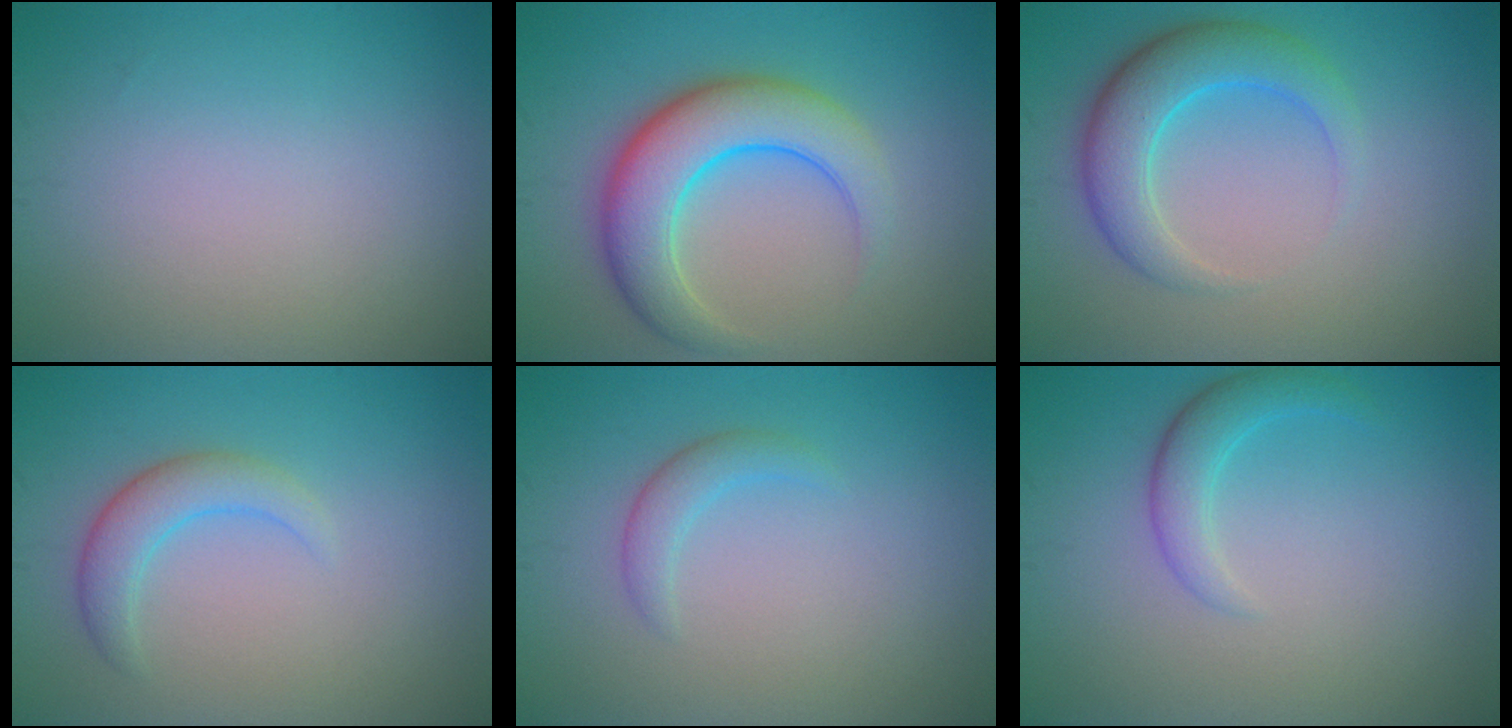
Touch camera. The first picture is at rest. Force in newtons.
{"total": 7.1, "press": 7.1, "slide": 0.2}
{"total": 5.0, "press": 5.0, "slide": 0.2}
{"total": 2.8, "press": 2.8, "slide": 0.1}
{"total": 1.7, "press": 1.7, "slide": 0.2}
{"total": 2.5, "press": 2.5, "slide": 0.1}